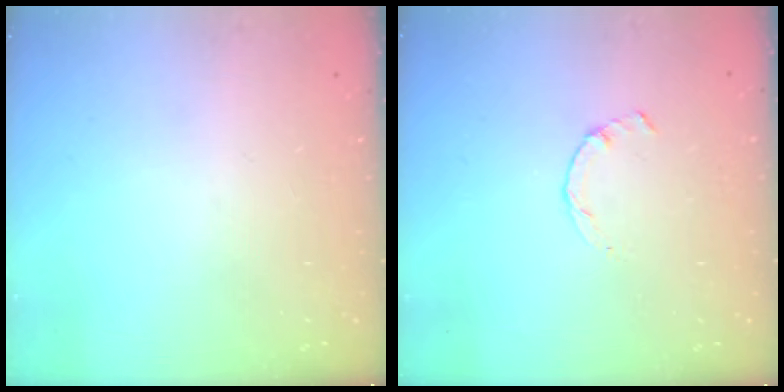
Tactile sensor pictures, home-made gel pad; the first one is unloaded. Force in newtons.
{"total": 0.8, "press": 0.7, "slide": 0.2}